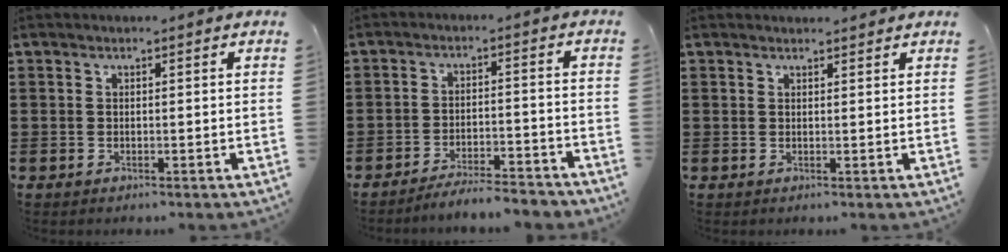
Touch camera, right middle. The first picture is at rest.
{"total": 4.5, "force": [-4.4, 0.1, 0.9], "torque": [-0.024, -0.001, -0.093]}
{"total": 1.0, "force": [1.0, 0.1, 0.0], "torque": [0.006, -0.003, 0.017]}